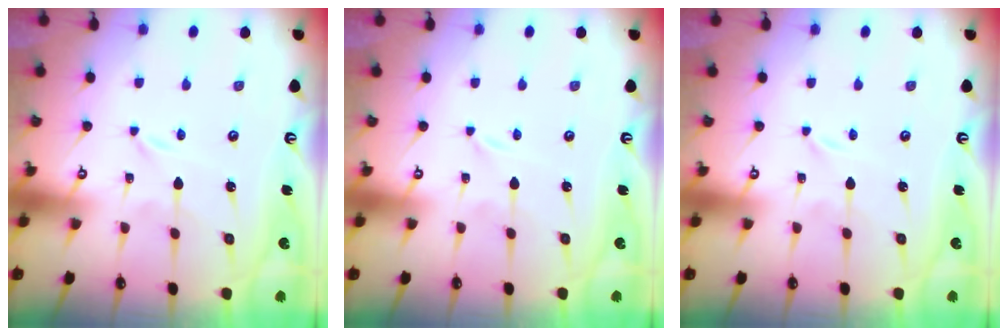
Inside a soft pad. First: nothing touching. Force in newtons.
{"total": 0.0}
{"total": 0.0}